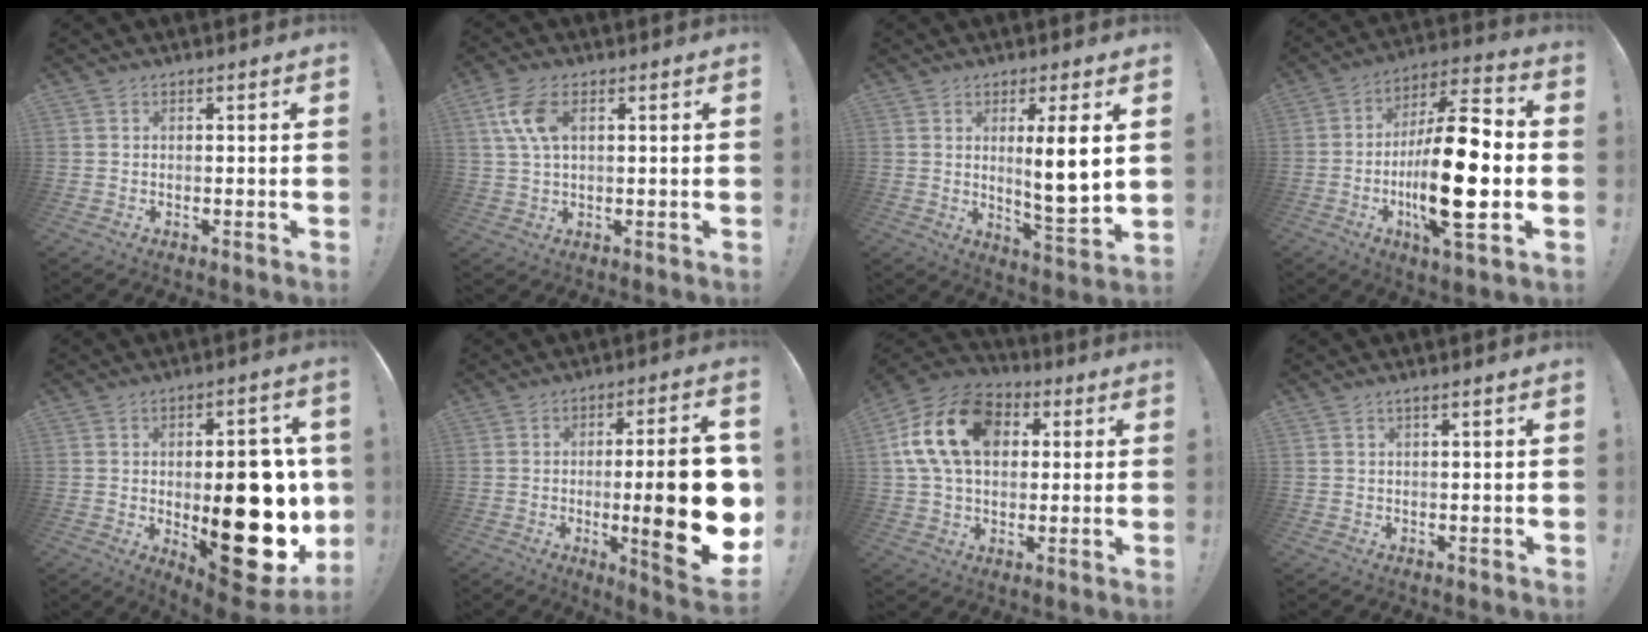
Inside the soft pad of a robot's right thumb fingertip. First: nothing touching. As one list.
[{"total": 8.5, "force": [2.6, 4.4, 6.7], "torque": [-0.139, -0.001, 0.048]}, {"total": 9.7, "force": [2.3, 0.7, 9.4], "torque": [-0.149, -0.018, 0.032]}, {"total": 23.9, "force": [-4.1, 7.5, 22.3], "torque": [-0.398, 0.015, -0.062]}, {"total": 25.9, "force": [-2.2, 12.2, 22.7], "torque": [-0.287, -0.008, -0.010]}, {"total": 22.2, "force": [-2.2, 4.4, 21.6], "torque": [-0.310, -0.006, -0.025]}, {"total": 19.4, "force": [4.9, 13.8, 12.8], "torque": [-0.220, 0.005, 0.093]}, {"total": 1.4, "force": [0.7, -0.2, 1.1], "torque": [-0.023, 0.000, 0.012]}]